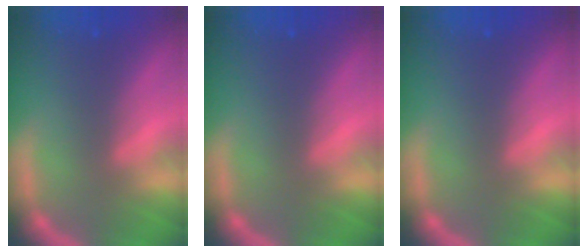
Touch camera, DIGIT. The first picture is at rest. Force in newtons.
{"total": 0.0}
{"total": 0.0}